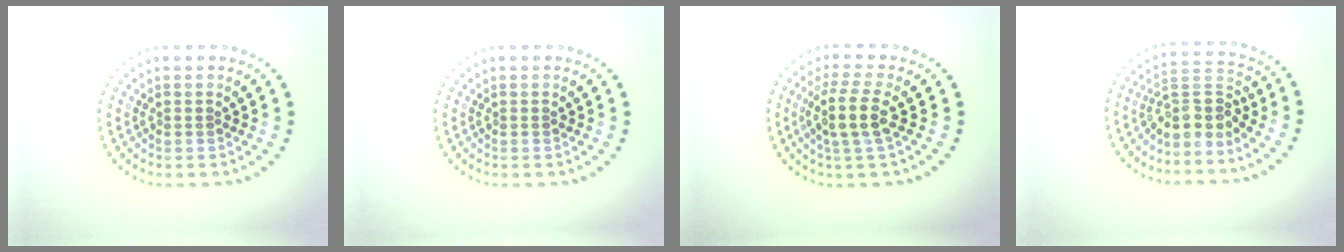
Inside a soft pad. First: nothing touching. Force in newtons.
{"total": 0.0}
{"total": 3.6, "press": 2.9, "slide": 2.0}
{"total": 3.3, "press": 2.5, "slide": 2.2}